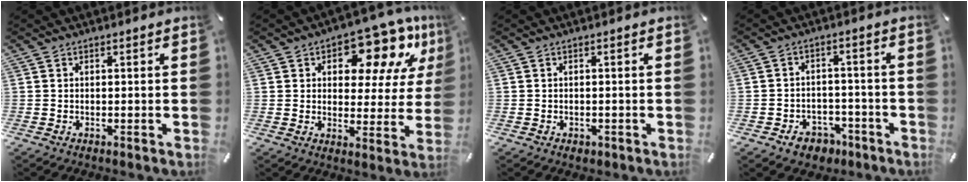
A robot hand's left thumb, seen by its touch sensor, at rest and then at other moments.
{"total": 14.8, "force": [9.3, 7.9, 8.3], "torque": [-0.108, -0.058, 0.156]}
{"total": 1.0, "force": [-0.6, 0.8, 0.3], "torque": [-0.006, 0.003, -0.012]}
{"total": 6.3, "force": [-3.8, 4.5, 2.1], "torque": [-0.033, 0.030, -0.067]}